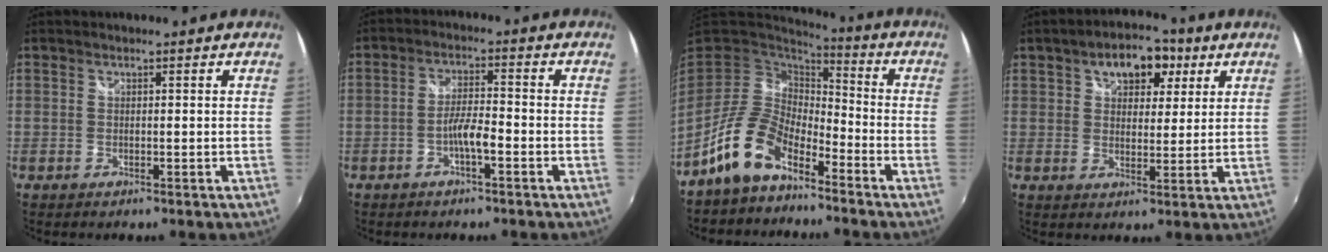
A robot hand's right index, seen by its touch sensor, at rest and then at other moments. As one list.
[{"total": 4.3, "force": [-2.2, 0.6, 3.6], "torque": [-0.073, 0.006, -0.040]}, {"total": 11.6, "force": [-7.6, 5.4, 6.9], "torque": [-0.137, 0.010, -0.147]}, {"total": 9.6, "force": [4.6, 5.8, 6.1], "torque": [-0.094, 0.027, 0.070]}]